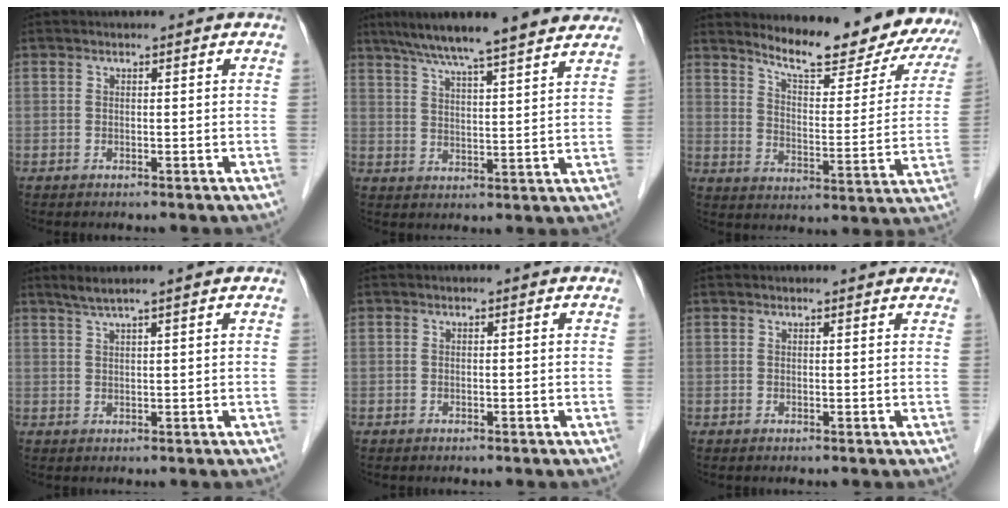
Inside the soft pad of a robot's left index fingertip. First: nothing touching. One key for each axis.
{"total": 16.3, "fx": 13.6, "fy": 1.0, "fz": 8.9, "tx": -0.140, "ty": 0.030, "tz": 0.191}
{"total": 18.4, "fx": 16.8, "fy": 3.5, "fz": 6.9, "tx": -0.091, "ty": -0.048, "tz": 0.211}
{"total": 3.0, "fx": 2.3, "fy": -0.7, "fz": 1.8, "tx": -0.041, "ty": 0.009, "tz": 0.050}
{"total": 0.0}
{"total": 4.2, "fx": 4.0, "fy": 0.9, "fz": 0.9, "tx": -0.008, "ty": 0.016, "tz": 0.037}